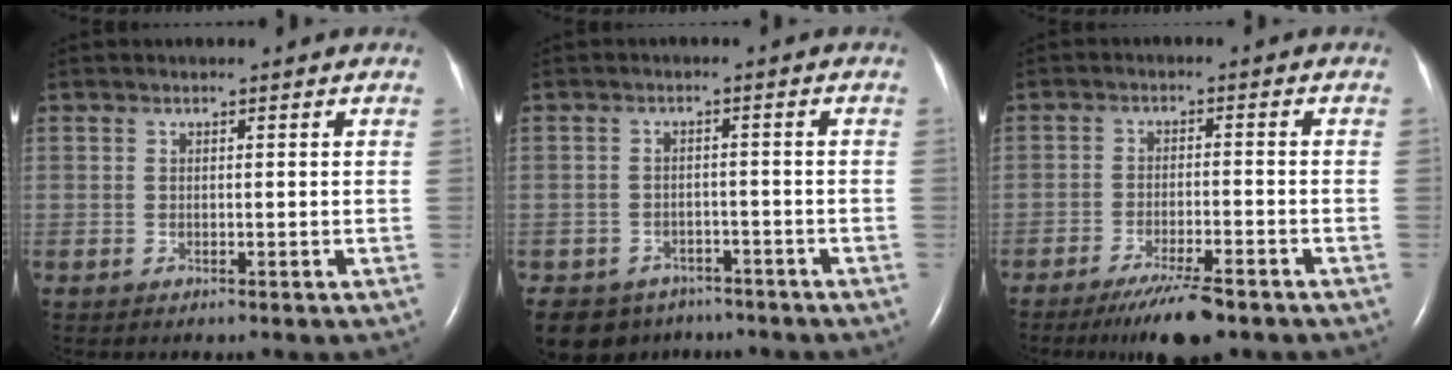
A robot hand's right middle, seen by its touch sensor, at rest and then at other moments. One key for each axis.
{"total": 7.6, "fx": -5.8, "fy": 4.8, "fz": 0.7, "tx": -0.015, "ty": 0.004, "tz": -0.078}
{"total": 7.7, "fx": -5.7, "fy": 0.8, "fz": 5.1, "tx": -0.086, "ty": -0.018, "tz": -0.094}